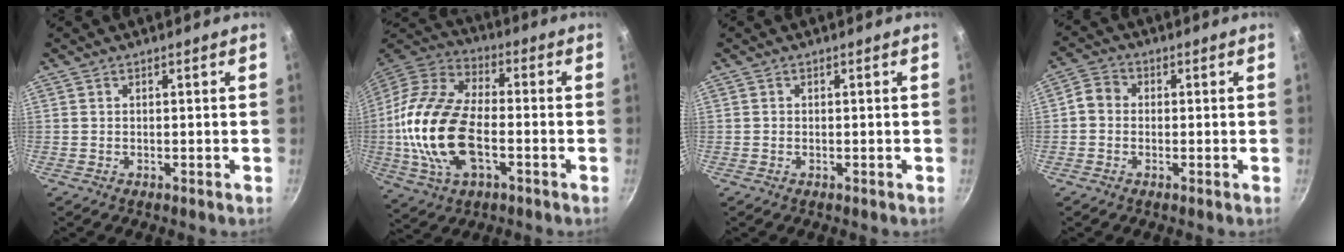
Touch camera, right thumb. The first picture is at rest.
{"total": 21.2, "force": [-3.5, 11.6, 17.4], "torque": [-0.345, 0.031, -0.076]}
{"total": 0.0}
{"total": 3.6, "force": [-0.4, 3.1, 1.8], "torque": [-0.027, 0.012, -0.022]}